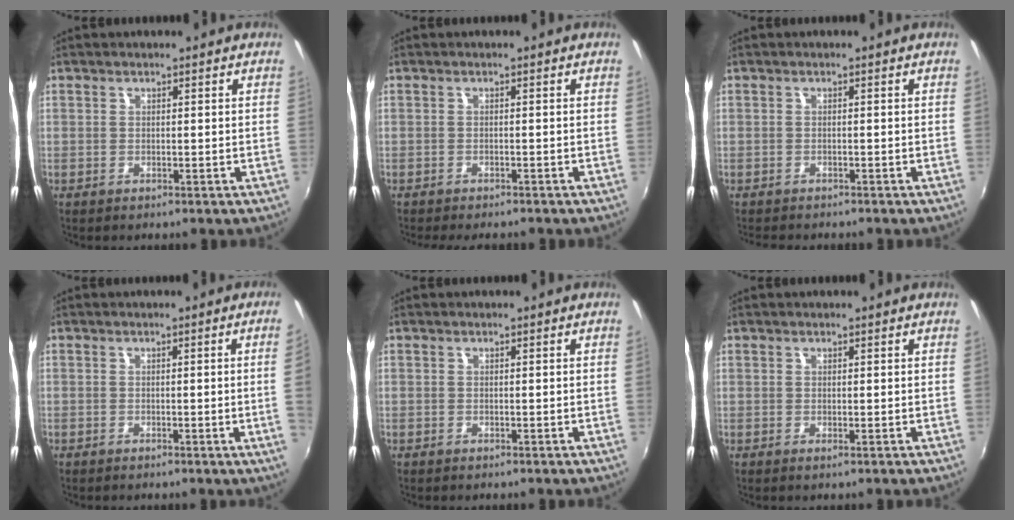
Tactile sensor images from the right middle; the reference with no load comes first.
{"total": 3.9, "force": [-3.5, 0.9, 1.6], "torque": [-0.036, -0.016, -0.053]}
{"total": 2.2, "force": [-2.0, 0.6, 0.4], "torque": [-0.018, -0.007, -0.036]}
{"total": 2.8, "force": [0.0, -1.7, 2.2], "torque": [-0.042, -0.011, 0.008]}
{"total": 0.0}
{"total": 0.0}